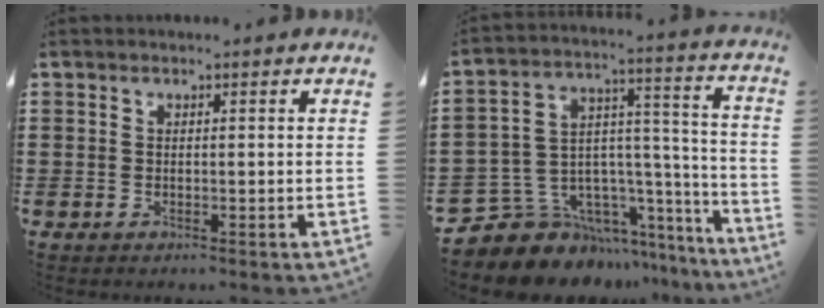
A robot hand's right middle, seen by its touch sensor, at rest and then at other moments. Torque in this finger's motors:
{"motor_torque": [1.89, -0.25, 0.37, 0.05]}